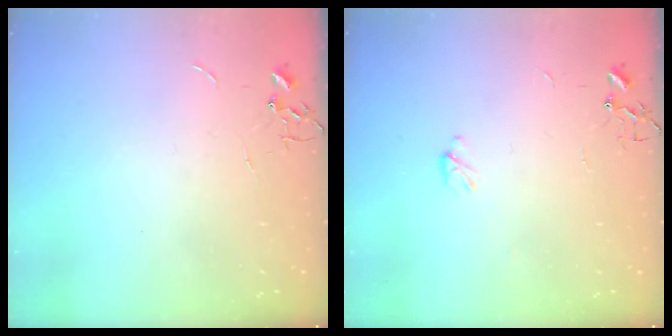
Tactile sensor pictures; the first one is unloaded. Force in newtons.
{"total": 3.0, "press": 3.0, "slide": 0.5}